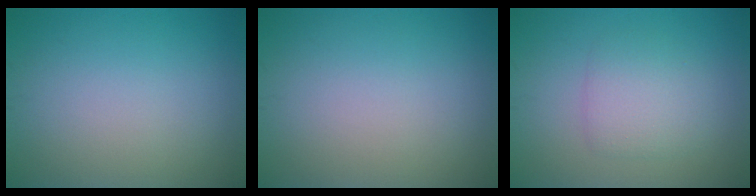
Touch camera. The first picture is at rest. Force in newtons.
{"total": 0.0}
{"total": 2.8, "press": 2.8, "slide": 0.0}